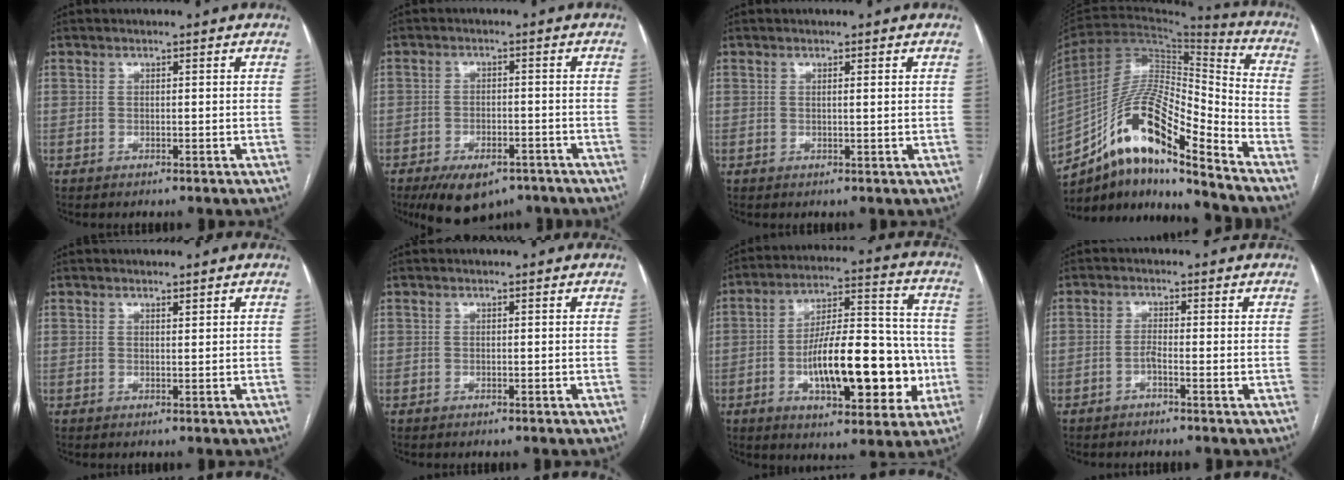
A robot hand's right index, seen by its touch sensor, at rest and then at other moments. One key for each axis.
{"total": 9.2, "fx": -6.6, "fy": 4.3, "fz": 4.8, "tx": -0.073, "ty": -0.001, "tz": -0.099}
{"total": 0.9, "fx": 0.4, "fy": -0.1, "fz": 0.8, "tx": -0.015, "ty": 0.000, "tz": 0.006}
{"total": 18.2, "fx": -11.8, "fy": 3.0, "fz": 13.4, "tx": -0.255, "ty": 0.019, "tz": -0.207}
{"total": 0.6, "fx": 0.5, "fy": 0.0, "fz": 0.3, "tx": -0.007, "ty": -0.005, "tz": 0.009}
{"total": 0.0}
{"total": 18.8, "fx": -4.3, "fy": 6.6, "fz": 17.1, "tx": -0.270, "ty": 0.024, "tz": -0.060}
{"total": 1.6, "fx": -0.8, "fy": 0.0, "fz": 1.4, "tx": -0.026, "ty": 0.001, "tz": -0.019}